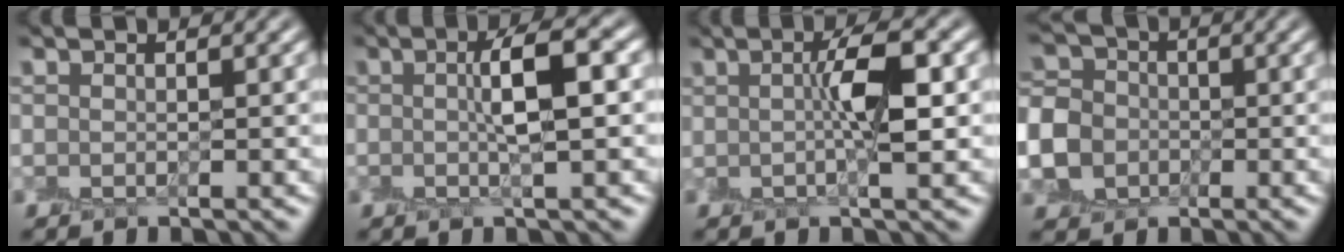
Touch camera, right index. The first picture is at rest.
{"total": 4.0, "force": [0.4, 0.7, 3.9], "torque": [-0.064, 0.012, 0.006]}
{"total": 4.2, "force": [0.6, 0.9, 4.1], "torque": [-0.067, 0.010, 0.009]}
{"total": 6.6, "force": [-1.6, 5.9, 2.5], "torque": [-0.061, -0.004, -0.054]}